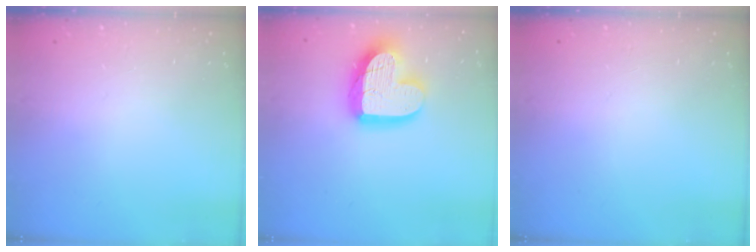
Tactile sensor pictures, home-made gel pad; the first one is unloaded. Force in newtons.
{"total": 18.1, "press": 18.0, "slide": 1.5}
{"total": 0.0}